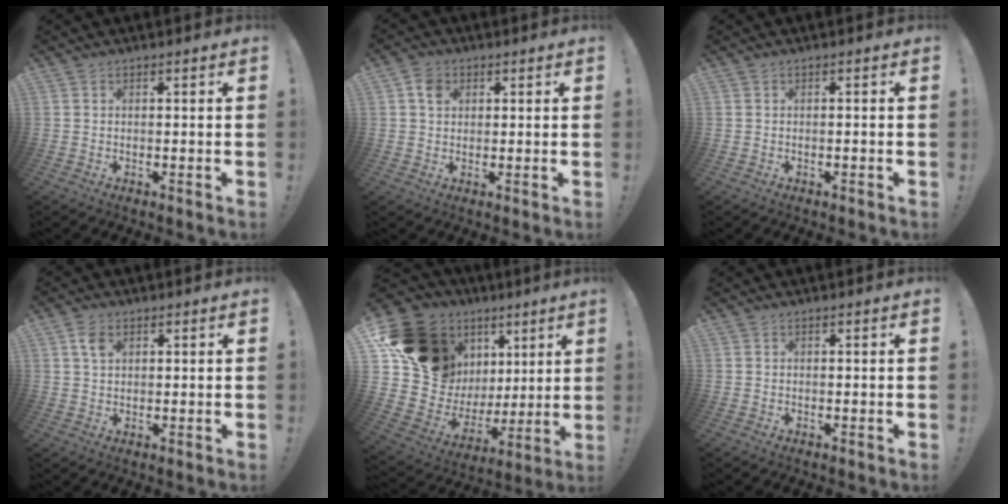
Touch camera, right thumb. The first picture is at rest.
{"total": 4.7, "force": [1.7, 3.7, 2.3], "torque": [-0.032, 0.002, 0.031]}
{"total": 0.9, "force": [-0.6, -0.2, 0.6], "torque": [-0.014, 0.001, -0.010]}
{"total": 4.1, "force": [1.9, 2.6, 2.7], "torque": [-0.044, -0.001, 0.034]}
{"total": 20.9, "force": [11.2, 14.7, 9.8], "torque": [-0.154, -0.073, 0.240]}
{"total": 0.0}